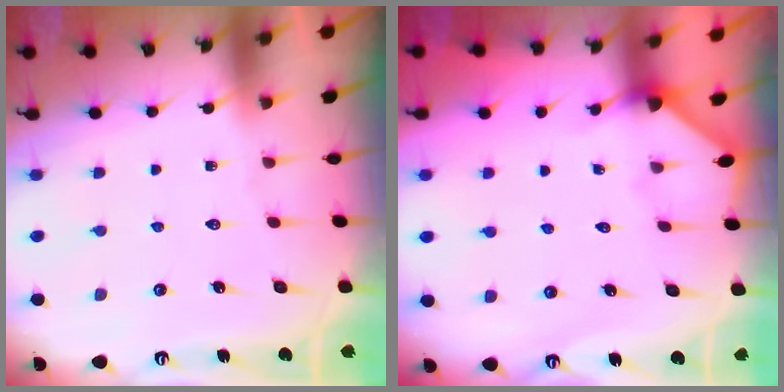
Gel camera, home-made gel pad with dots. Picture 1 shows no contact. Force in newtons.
{"total": 2.6, "press": 2.6, "slide": 0.4}